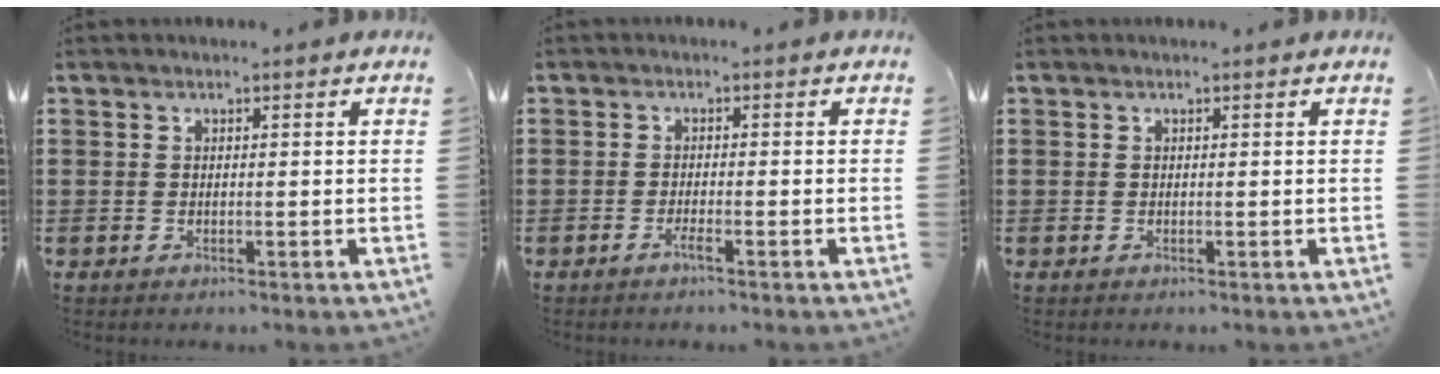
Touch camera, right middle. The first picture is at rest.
{"total": 0.6, "force": [-0.4, 0.0, 0.4], "torque": [-0.008, -0.001, -0.008]}
{"total": 0.0}